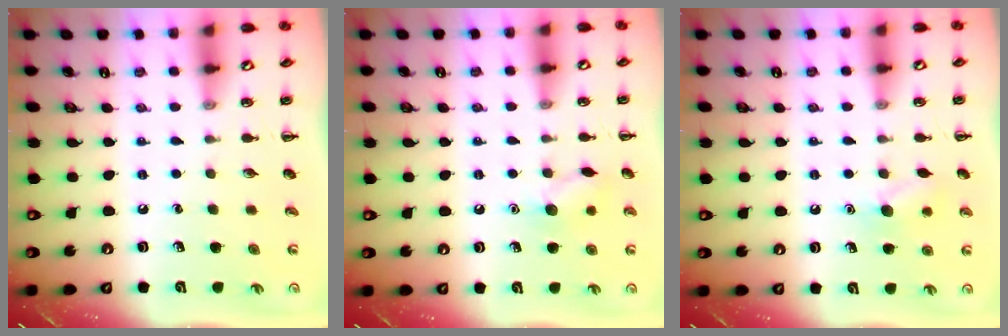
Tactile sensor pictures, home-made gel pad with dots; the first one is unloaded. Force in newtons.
{"total": 7.6, "press": 7.6, "slide": 1.0}
{"total": 7.8, "press": 7.8, "slide": 1.2}